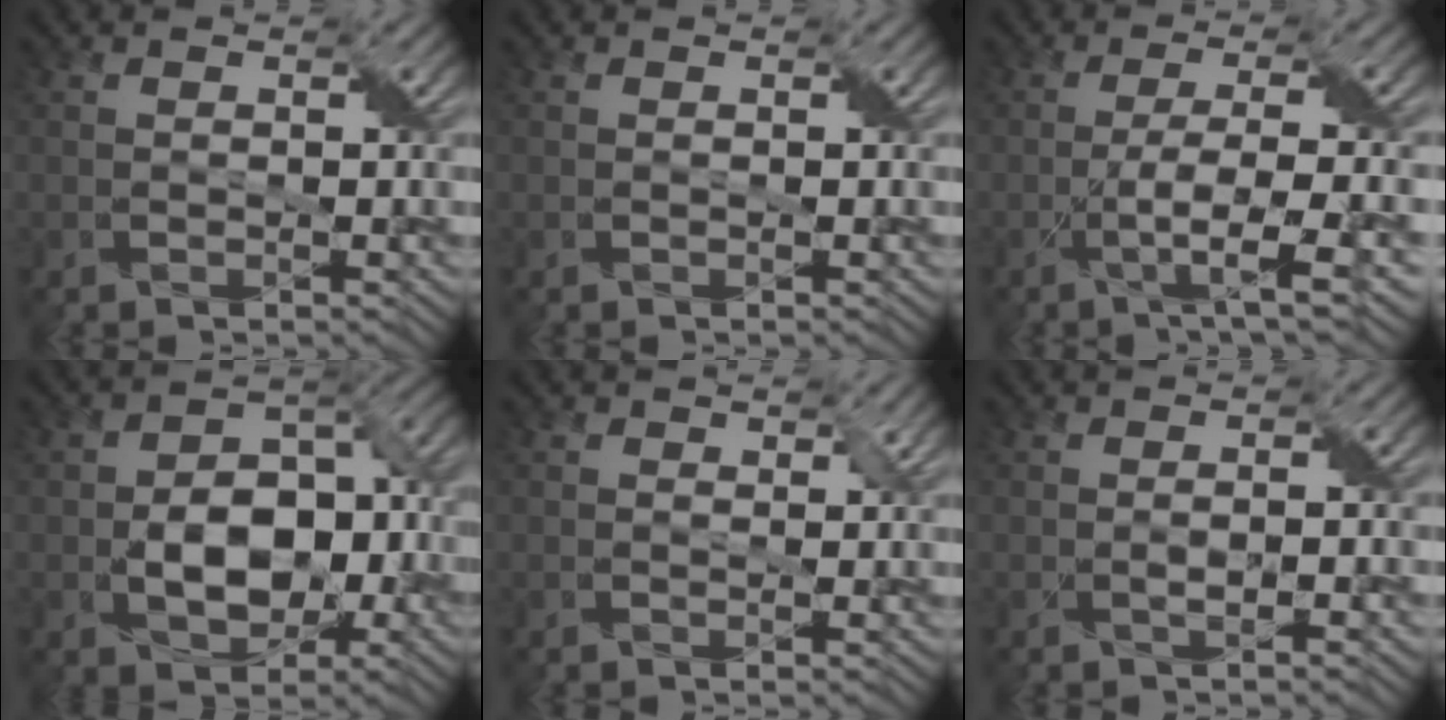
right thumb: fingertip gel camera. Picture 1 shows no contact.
{"total": 0.0}
{"total": 6.5, "force": [-2.1, 0.9, 6.1], "torque": [-0.113, 0.009, -0.040]}
{"total": 9.0, "force": [-2.0, 5.9, 6.4], "torque": [-0.098, 0.003, -0.034]}
{"total": 0.8, "force": [0.7, 0.3, 0.3], "torque": [-0.007, -0.001, 0.013]}
{"total": 1.3, "force": [-0.3, 0.1, 1.2], "torque": [-0.026, 0.004, -0.005]}